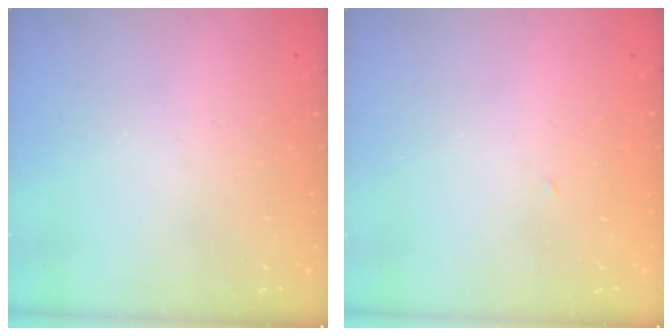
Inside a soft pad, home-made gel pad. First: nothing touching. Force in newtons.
{"total": 1.4, "press": 1.4, "slide": 0.0}